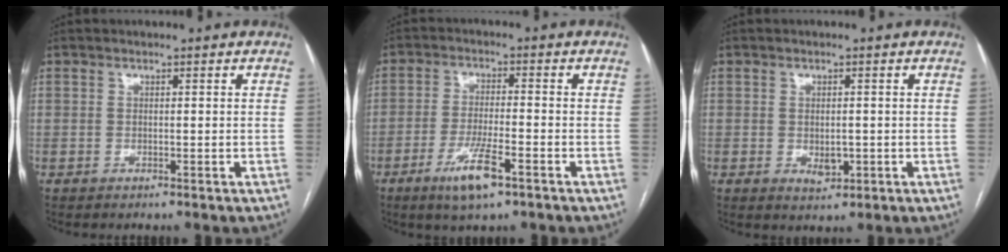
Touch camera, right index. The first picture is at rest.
{"total": 7.2, "force": [-4.1, 0.9, 5.9], "torque": [-0.117, -0.012, -0.068]}
{"total": 2.5, "force": [-0.5, 1.4, 2.1], "torque": [-0.031, 0.000, 0.001]}